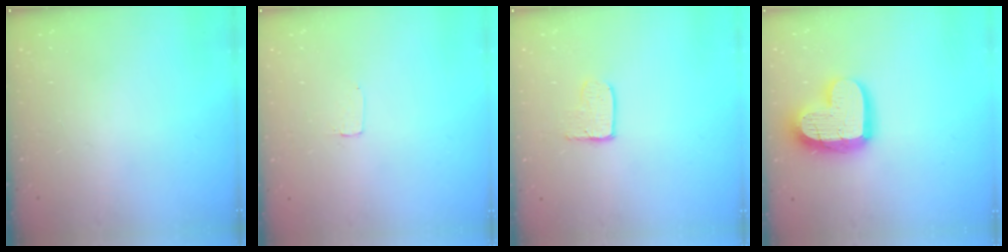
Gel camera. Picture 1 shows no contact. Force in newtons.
{"total": 1.7, "press": 1.7, "slide": 0.1}
{"total": 3.9, "press": 3.9, "slide": 0.4}
{"total": 18.3, "press": 18.2, "slide": 1.9}